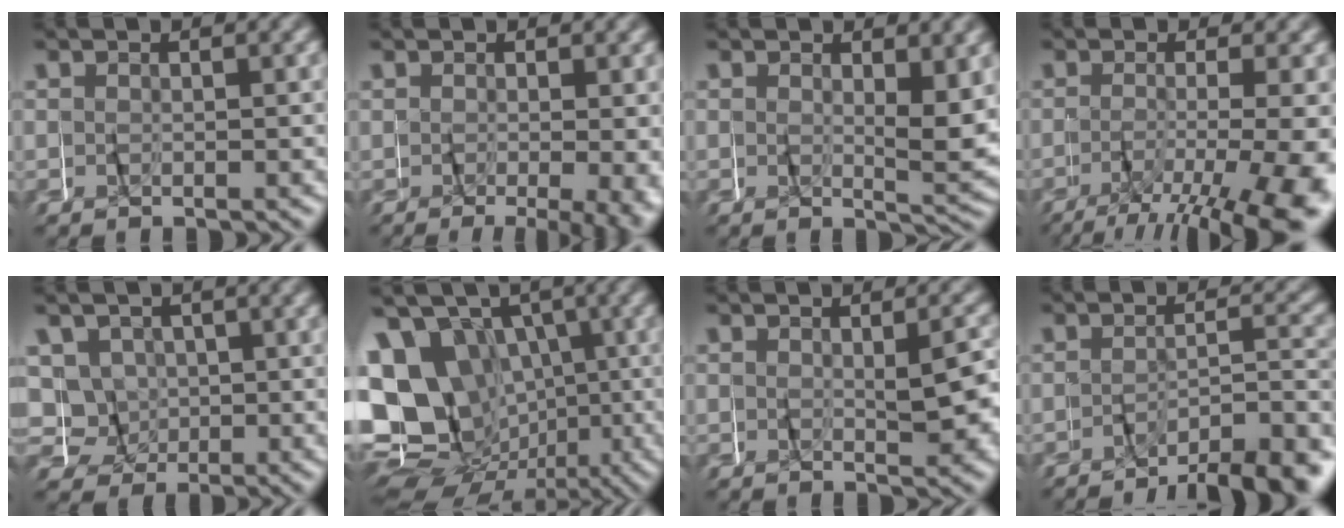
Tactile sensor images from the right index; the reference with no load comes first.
{"total": 5.0, "force": [-1.5, 1.2, 4.6], "torque": [-0.063, -0.016, -0.013]}
{"total": 2.3, "force": [0.9, 0.0, 2.1], "torque": [-0.046, -0.010, 0.015]}
{"total": 6.6, "force": [-2.8, 0.9, 6.0], "torque": [-0.085, -0.018, -0.039]}
{"total": 8.4, "force": [-0.8, 8.2, 1.9], "torque": [-0.085, -0.030, -0.020]}
{"total": 16.7, "force": [-2.5, 13.4, 9.6], "torque": [-0.217, -0.058, -0.036]}
{"total": 2.6, "force": [-0.7, 0.4, 2.4], "torque": [-0.042, -0.006, -0.004]}
{"total": 6.9, "force": [-5.6, 1.4, 3.8], "torque": [-0.053, -0.006, -0.091]}